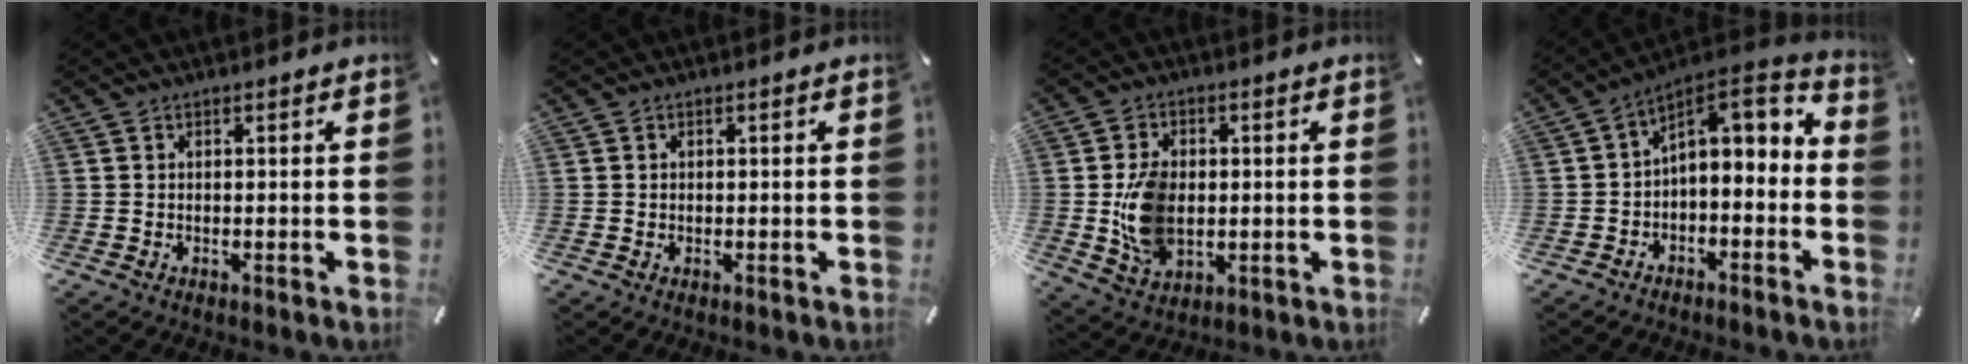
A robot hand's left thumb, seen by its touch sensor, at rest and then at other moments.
{"total": 0.0}
{"total": 10.5, "force": [-0.6, 7.6, 7.2], "torque": [-0.150, 0.002, -0.010]}
{"total": 4.7, "force": [1.0, 3.5, 2.9], "torque": [-0.034, -0.028, 0.009]}